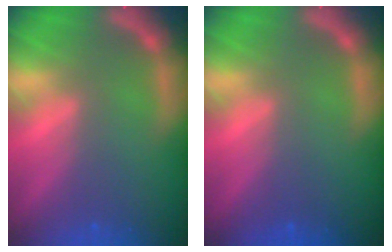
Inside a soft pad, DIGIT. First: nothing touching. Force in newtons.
{"total": 0.0}